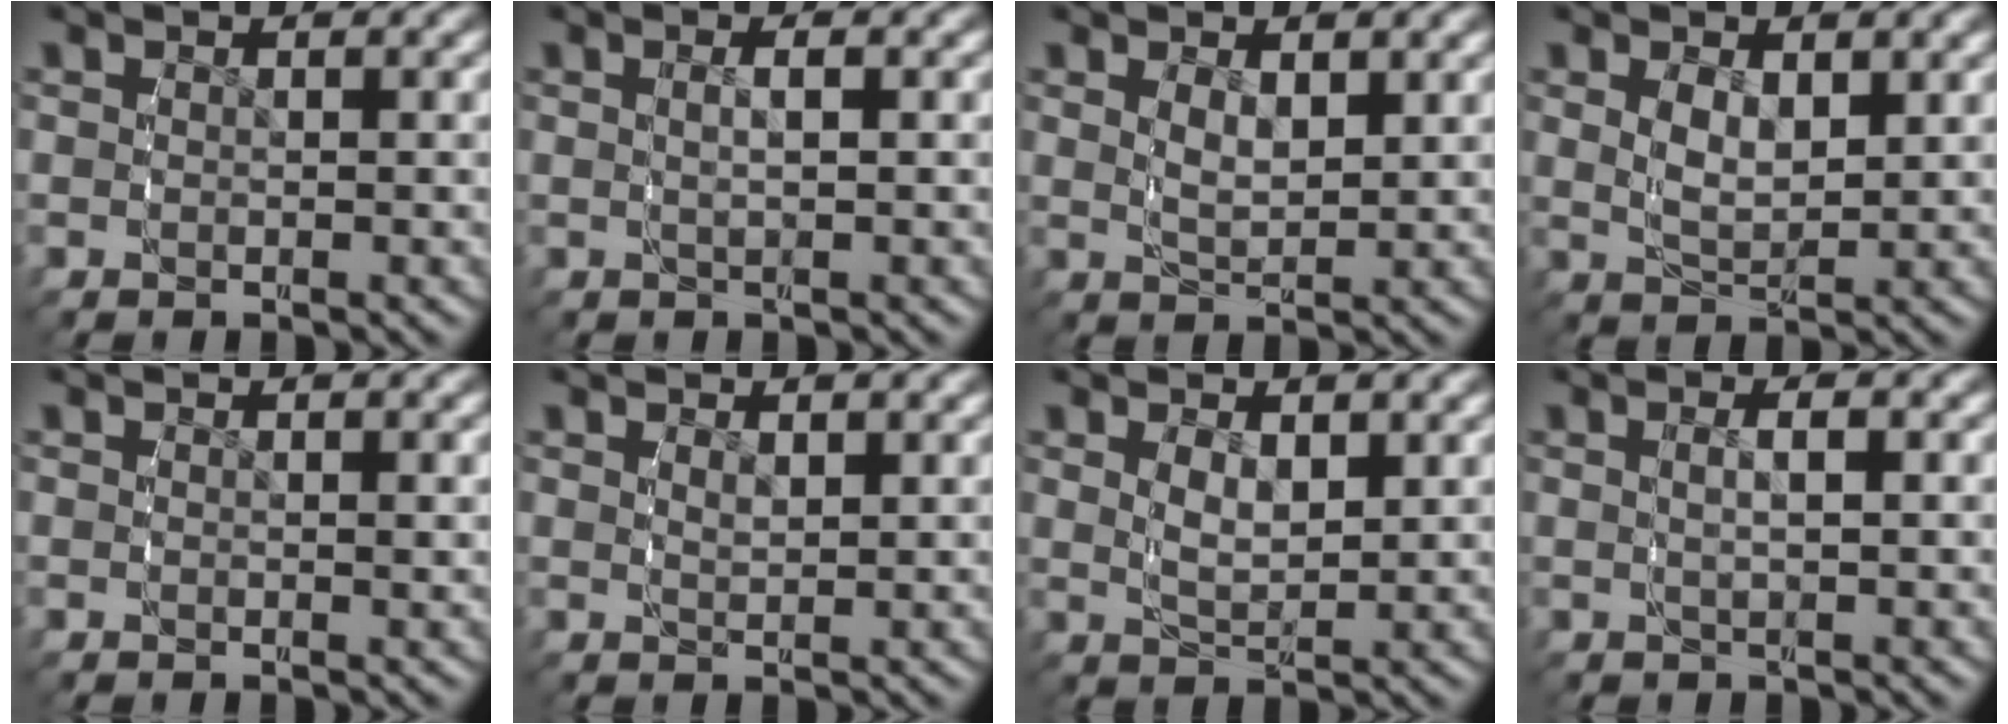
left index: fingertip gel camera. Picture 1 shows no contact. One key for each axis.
{"total": 1.8, "fx": 0.2, "fy": 0.2, "fz": 1.8, "tx": -0.024, "ty": 0.001, "tz": 0.006}
{"total": 2.1, "fx": 0.9, "fy": 0.5, "fz": 1.8, "tx": -0.032, "ty": -0.016, "tz": 0.028}
{"total": 2.7, "fx": 0.8, "fy": 1.1, "fz": 2.3, "tx": -0.045, "ty": -0.016, "tz": 0.027}
{"total": 0.0}
{"total": 1.0, "fx": 0.8, "fy": -0.4, "fz": 0.5, "tx": -0.006, "ty": -0.010, "tz": 0.022}
{"total": 2.4, "fx": 0.8, "fy": 0.8, "fz": 2.1, "tx": -0.040, "ty": -0.016, "tz": 0.028}
{"total": 2.1, "fx": 0.3, "fy": 0.3, "fz": 2.1, "tx": -0.029, "ty": 0.003, "tz": 0.008}